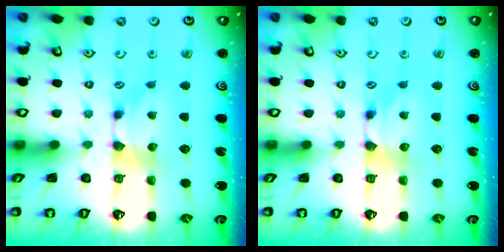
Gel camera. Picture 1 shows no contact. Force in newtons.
{"total": 0.0}